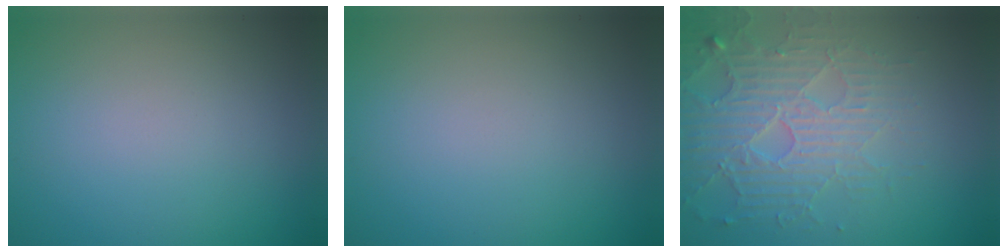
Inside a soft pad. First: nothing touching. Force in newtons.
{"total": 0.0}
{"total": 4.6, "press": 4.4, "slide": 1.4}